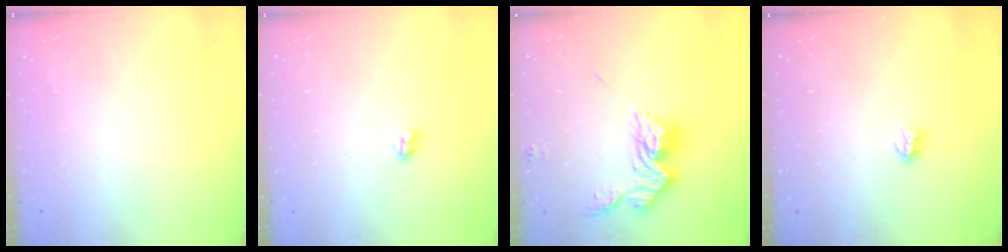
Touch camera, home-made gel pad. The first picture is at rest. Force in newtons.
{"total": 3.0, "press": 3.0, "slide": 0.3}
{"total": 14.1, "press": 14.1, "slide": 1.2}
{"total": 2.9, "press": 2.8, "slide": 0.4}